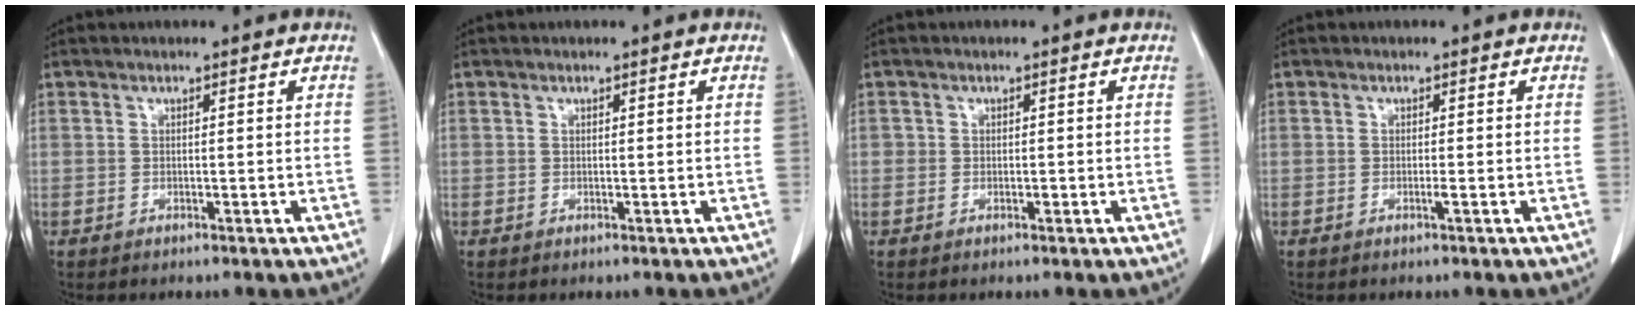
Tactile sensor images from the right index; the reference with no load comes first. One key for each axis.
{"total": 0.0}
{"total": 0.8, "fx": -0.1, "fy": 0.7, "fz": 0.4, "tx": -0.002, "ty": 0.002, "tz": -0.003}
{"total": 0.6, "fx": -0.2, "fy": -0.2, "fz": 0.5, "tx": -0.009, "ty": 0.000, "tz": -0.005}